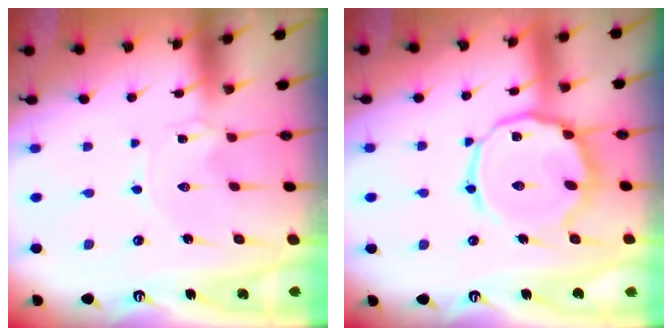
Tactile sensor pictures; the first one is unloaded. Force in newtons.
{"total": 15.2, "press": 15.2, "slide": 1.2}